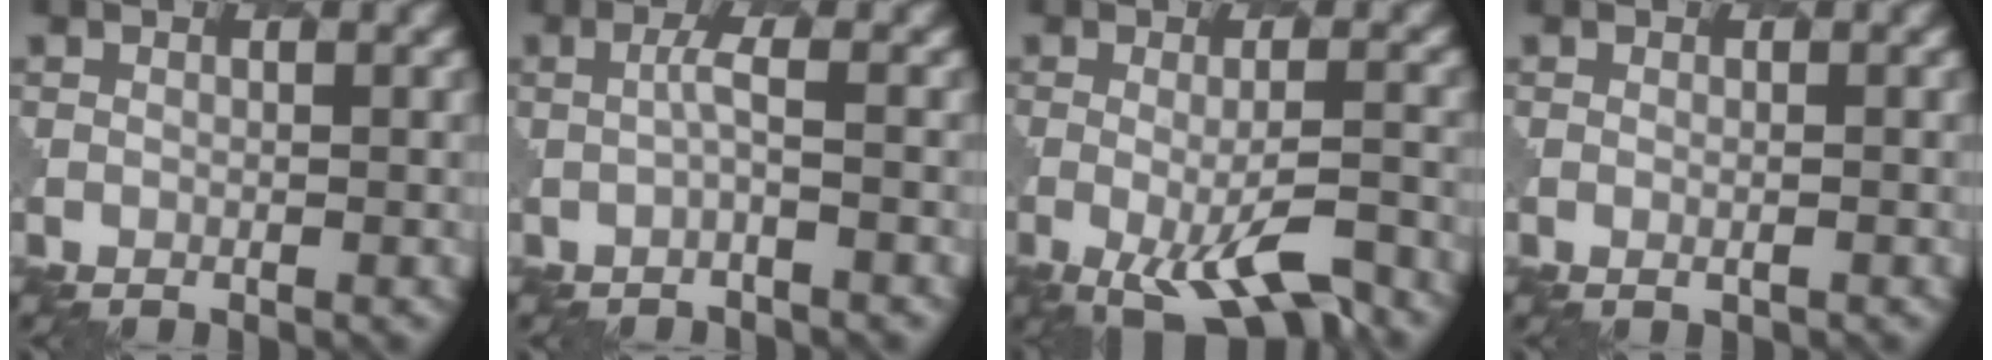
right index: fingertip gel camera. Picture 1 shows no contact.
{"total": 1.4, "force": [0.0, 0.1, 1.4], "torque": [-0.028, 0.000, -0.002]}
{"total": 6.8, "force": [-2.7, 1.7, 6.0], "torque": [-0.092, -0.012, -0.037]}
{"total": 0.7, "force": [0.2, 0.2, 0.6], "torque": [-0.009, -0.004, 0.005]}